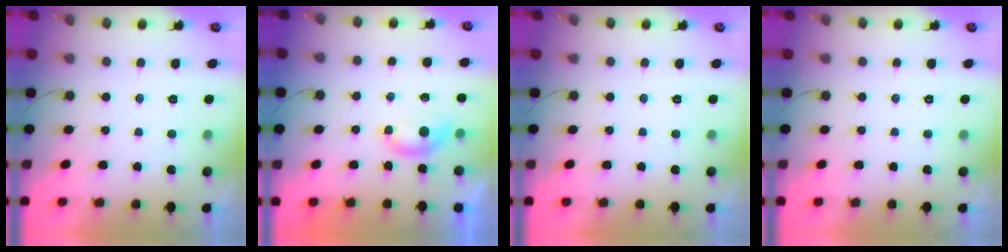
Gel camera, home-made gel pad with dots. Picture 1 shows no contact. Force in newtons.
{"total": 4.4, "press": 4.3, "slide": 0.6}
{"total": 0.0}
{"total": 0.0}